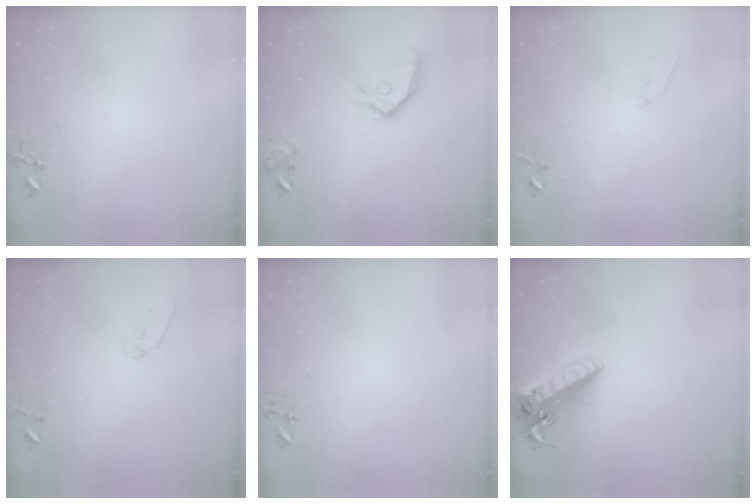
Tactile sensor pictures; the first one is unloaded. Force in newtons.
{"total": 15.0, "press": 14.9, "slide": 2.2}
{"total": 5.2, "press": 5.2, "slide": 0.5}
{"total": 7.2, "press": 7.2, "slide": 0.5}
{"total": 3.2, "press": 3.2, "slide": 0.3}
{"total": 19.1, "press": 18.8, "slide": 3.3}